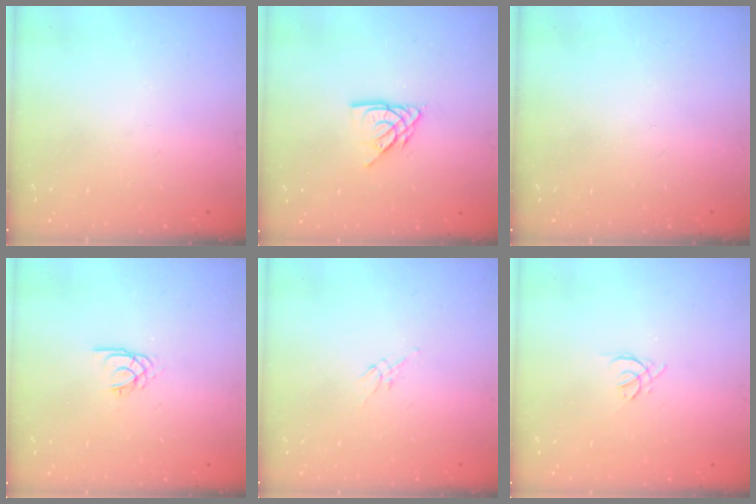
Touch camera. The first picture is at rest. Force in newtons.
{"total": 7.6, "press": 7.6, "slide": 0.5}
{"total": 0.0}
{"total": 2.2, "press": 2.2, "slide": 0.4}
{"total": 3.5, "press": 3.4, "slide": 0.8}
{"total": 1.5, "press": 1.4, "slide": 0.6}